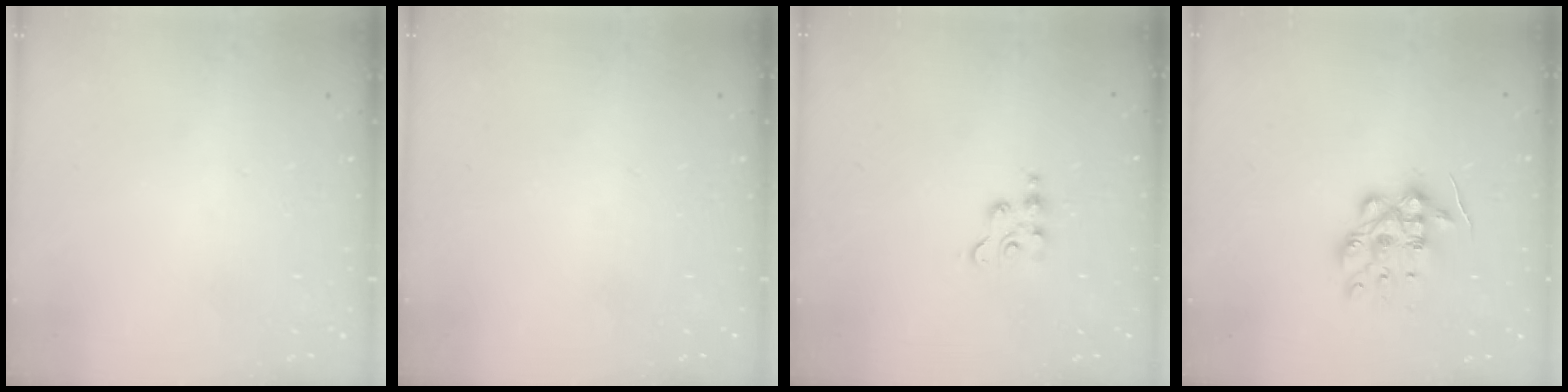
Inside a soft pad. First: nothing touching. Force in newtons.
{"total": 0.0}
{"total": 3.6, "press": 3.5, "slide": 0.6}
{"total": 12.4, "press": 12.4, "slide": 0.3}